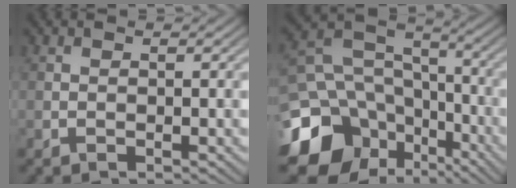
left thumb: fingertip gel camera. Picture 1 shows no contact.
{"total": 18.1, "force": [-8.4, 13.9, 8.0], "torque": [-0.221, -0.046, -0.127]}